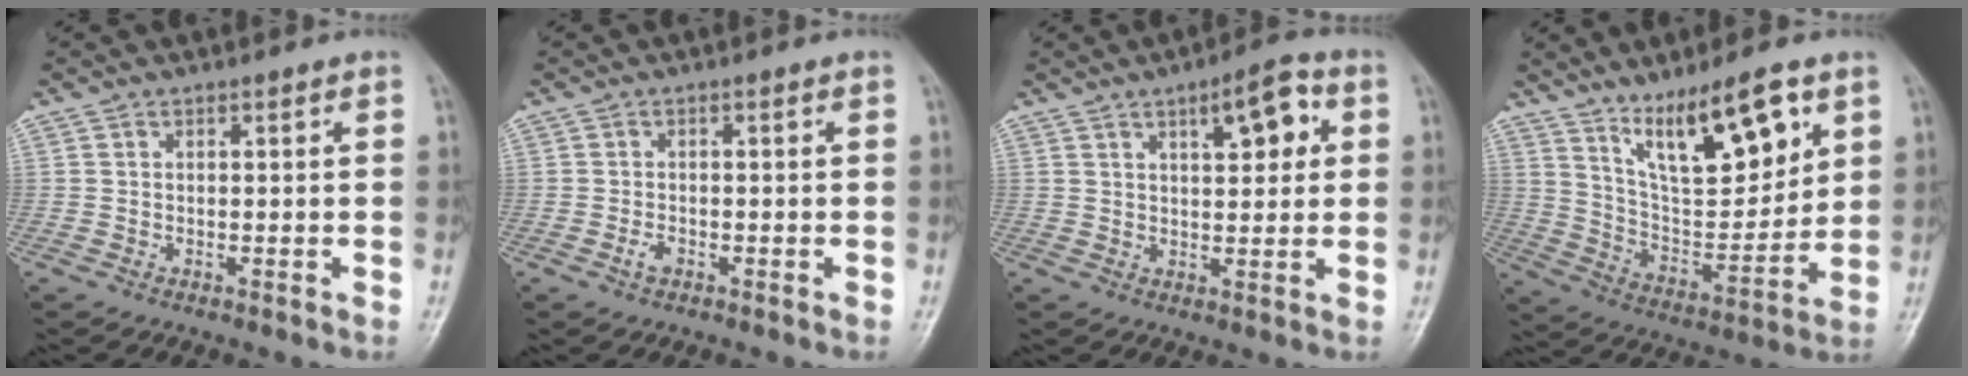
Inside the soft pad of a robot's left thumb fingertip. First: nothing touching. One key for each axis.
{"total": 1.3, "fx": -0.7, "fy": 0.7, "fz": 0.7, "tx": -0.017, "ty": 0.003, "tz": -0.016}
{"total": 8.1, "fx": 3.1, "fy": 3.2, "fz": 6.8, "tx": -0.074, "ty": -0.002, "tz": 0.038}
{"total": 16.3, "fx": 9.3, "fy": 5.3, "fz": 12.2, "tx": -0.169, "ty": -0.053, "tz": 0.173}